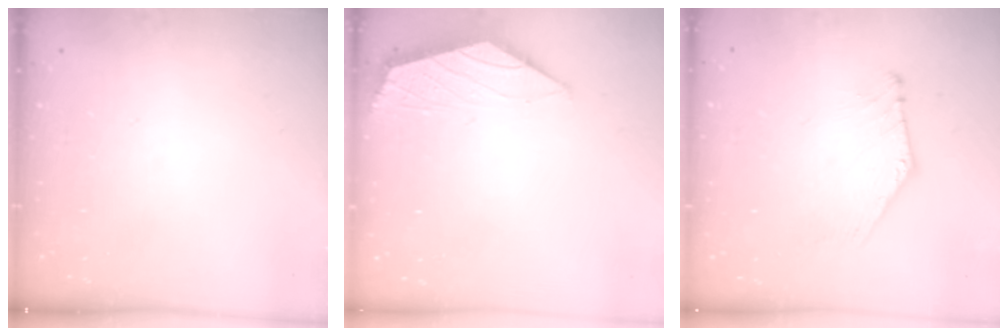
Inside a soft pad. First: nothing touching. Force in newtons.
{"total": 1.5, "press": 1.4, "slide": 0.5}
{"total": 2.0, "press": 2.0, "slide": 0.0}